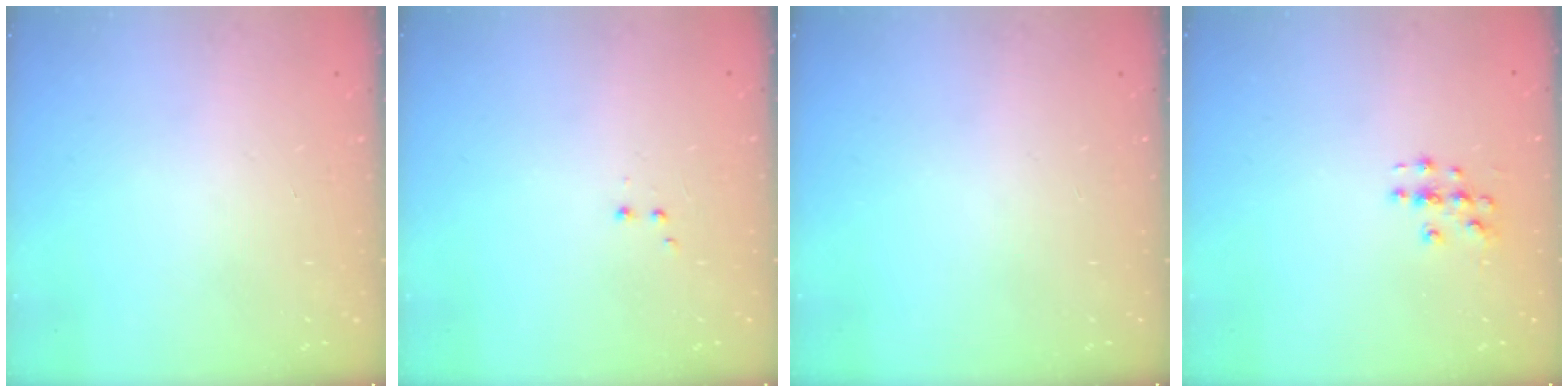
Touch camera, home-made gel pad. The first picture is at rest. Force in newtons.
{"total": 1.9, "press": 1.8, "slide": 0.5}
{"total": 0.0}
{"total": 3.4, "press": 3.4, "slide": 0.2}